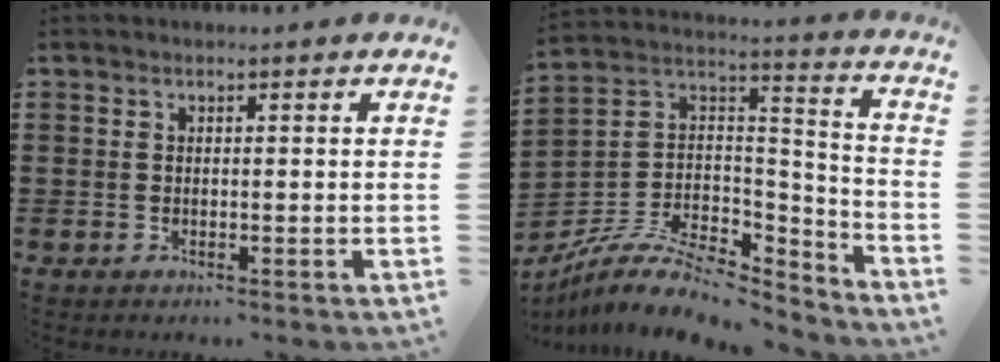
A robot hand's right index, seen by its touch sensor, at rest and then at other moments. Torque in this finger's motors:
{"motor_torque": [-0.30, -0.52, 0.28, 0.07]}